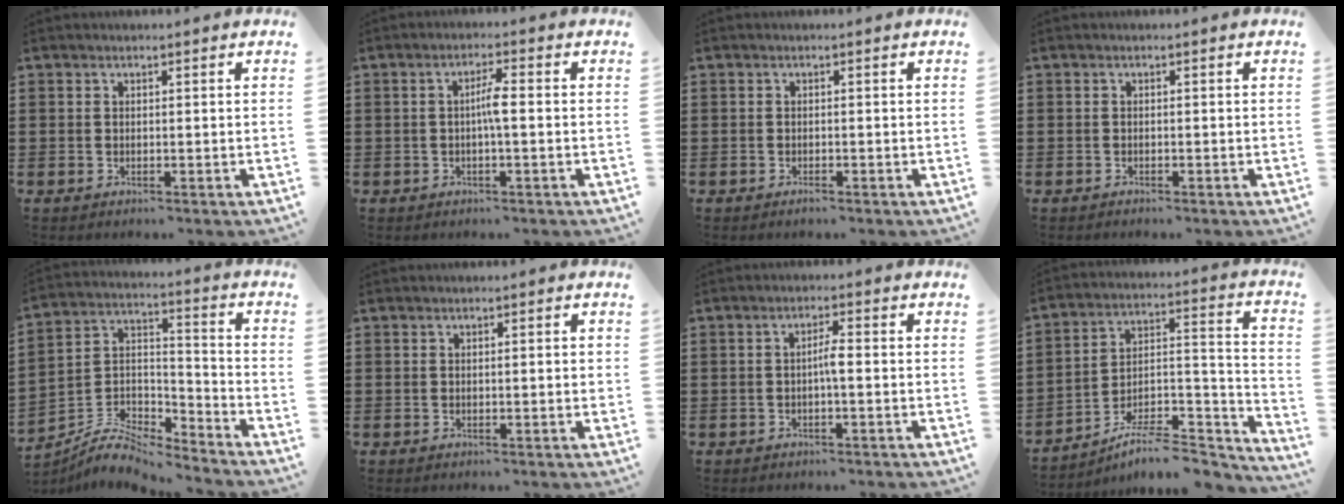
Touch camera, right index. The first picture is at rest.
{"total": 3.1, "force": [-0.4, 0.3, 3.1], "torque": [-0.057, -0.002, -0.009]}
{"total": 0.7, "force": [-0.6, 0.2, 0.4], "torque": [-0.010, -0.005, -0.010]}
{"total": 0.6, "force": [-0.6, 0.1, 0.1], "torque": [-0.004, -0.002, -0.013]}
{"total": 7.0, "force": [-6.5, 1.8, 2.1], "torque": [-0.059, 0.000, -0.131]}
{"total": 1.0, "force": [0.0, 0.1, 1.0], "torque": [-0.018, -0.001, 0.000]}
{"total": 2.5, "force": [-0.5, 0.3, 2.5], "torque": [-0.047, 0.001, -0.010]}
{"total": 8.0, "force": [-6.6, 2.0, 4.0], "torque": [-0.063, 0.005, -0.127]}